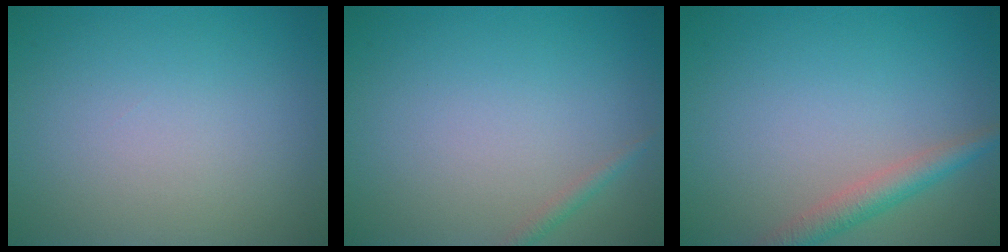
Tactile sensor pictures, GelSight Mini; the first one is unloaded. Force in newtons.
{"total": 0.9, "press": 0.9, "slide": 0.0}
{"total": 2.7, "press": 2.7, "slide": 0.1}